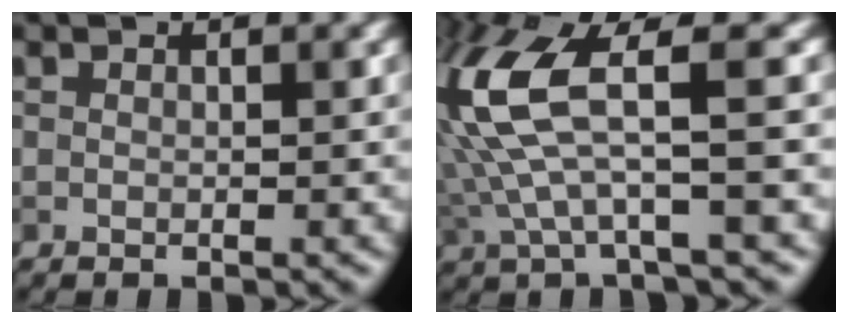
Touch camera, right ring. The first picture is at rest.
{"total": 8.8, "force": [1.1, 2.8, 8.3], "torque": [-0.194, 0.015, 0.020]}